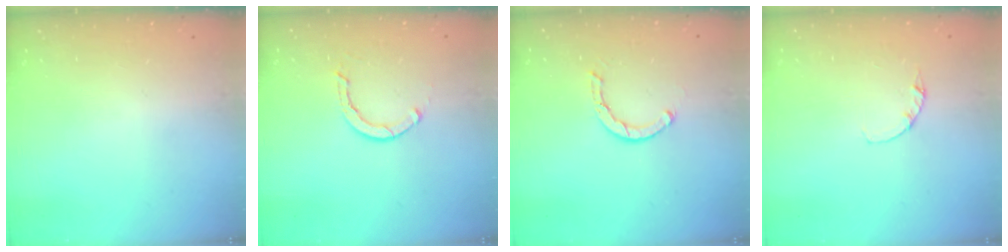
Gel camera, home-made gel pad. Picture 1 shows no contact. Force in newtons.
{"total": 2.3, "press": 2.3, "slide": 0.1}
{"total": 2.5, "press": 2.5, "slide": 0.1}
{"total": 1.2, "press": 1.1, "slide": 0.3}